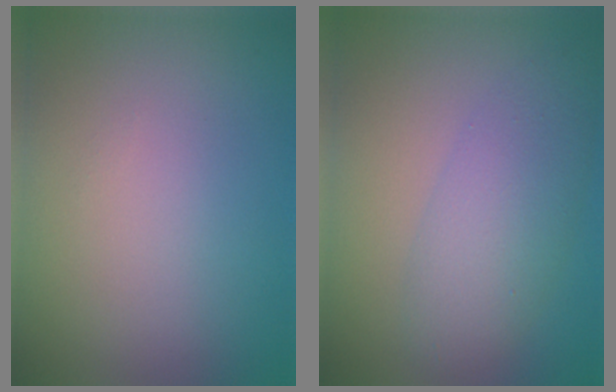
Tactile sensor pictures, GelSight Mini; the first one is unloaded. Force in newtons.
{"total": 4.7, "press": 4.7, "slide": 0.0}